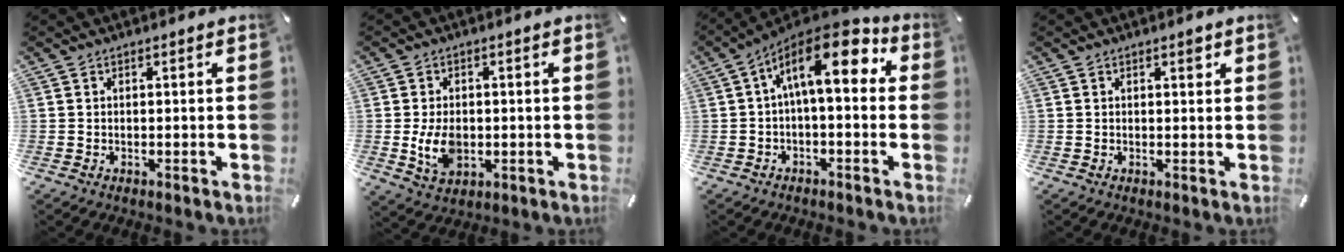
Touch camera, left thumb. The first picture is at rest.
{"total": 7.3, "force": [-0.8, 5.1, 5.2], "torque": [-0.116, -0.005, -0.015]}
{"total": 14.2, "force": [4.5, 6.2, 11.9], "torque": [-0.200, -0.024, 0.070]}
{"total": 1.5, "force": [0.8, 0.7, 1.0], "torque": [-0.014, -0.001, 0.013]}